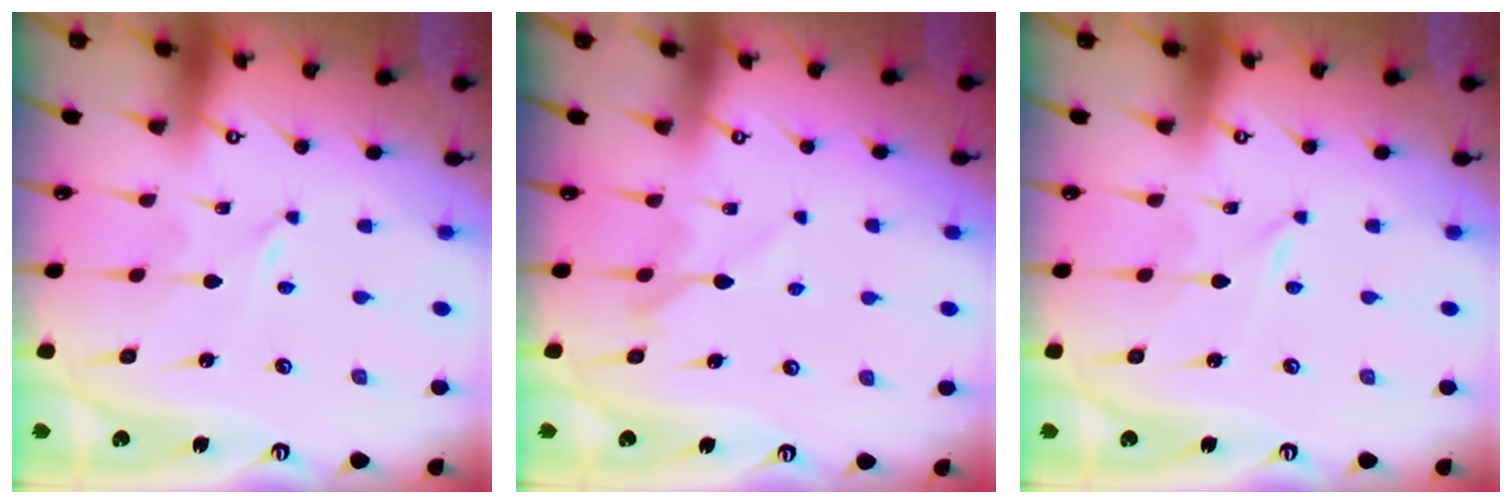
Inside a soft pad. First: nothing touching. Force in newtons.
{"total": 4.8, "press": 4.7, "slide": 0.7}
{"total": 0.0}